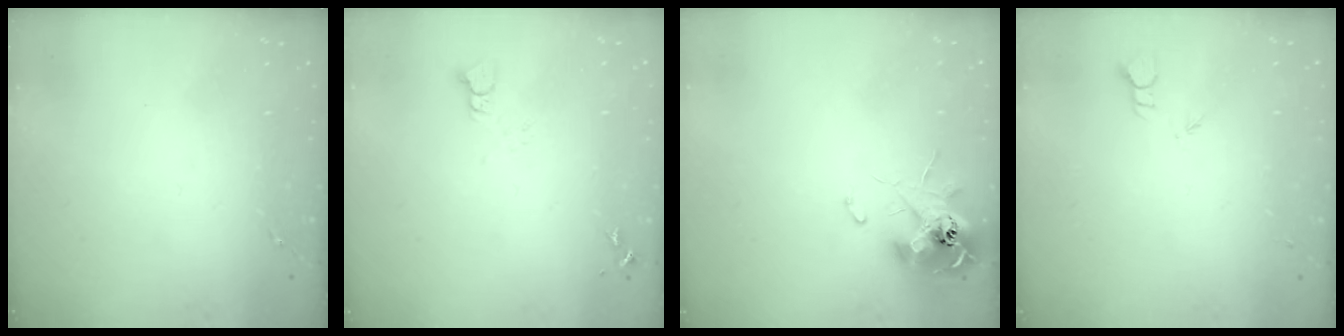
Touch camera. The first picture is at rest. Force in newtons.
{"total": 2.5, "press": 2.5, "slide": 0.1}
{"total": 11.2, "press": 11.2, "slide": 0.8}
{"total": 2.0, "press": 2.0, "slide": 0.1}